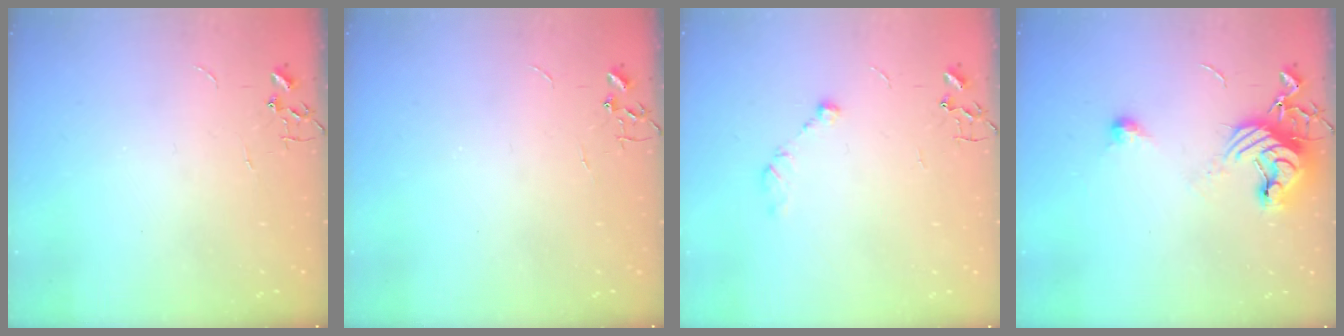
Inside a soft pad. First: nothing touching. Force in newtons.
{"total": 0.0}
{"total": 7.5, "press": 7.4, "slide": 0.8}
{"total": 11.4, "press": 11.4, "slide": 0.9}